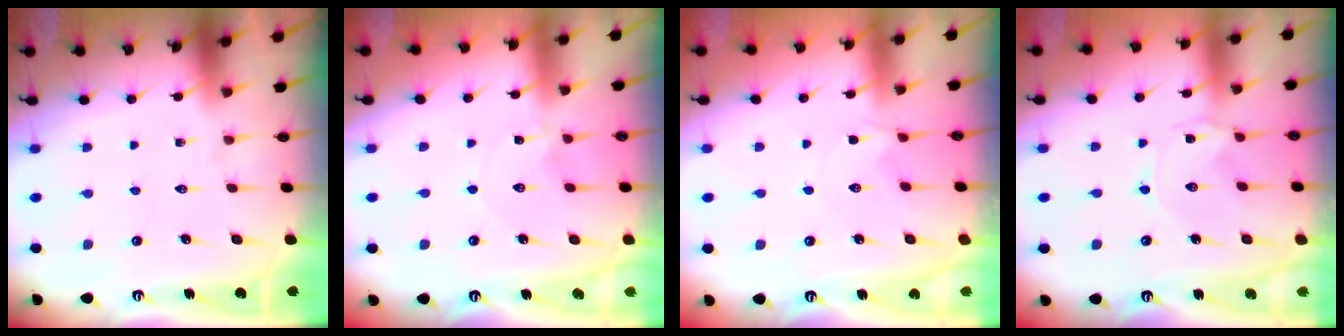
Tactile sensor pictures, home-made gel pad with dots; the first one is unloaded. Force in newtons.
{"total": 0.0}
{"total": 1.3, "press": 1.3, "slide": 0.4}
{"total": 0.0}